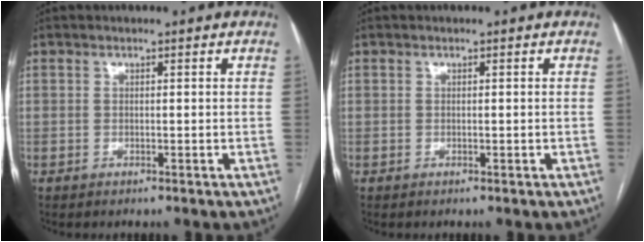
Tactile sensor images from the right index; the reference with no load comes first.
{"total": 0.0}